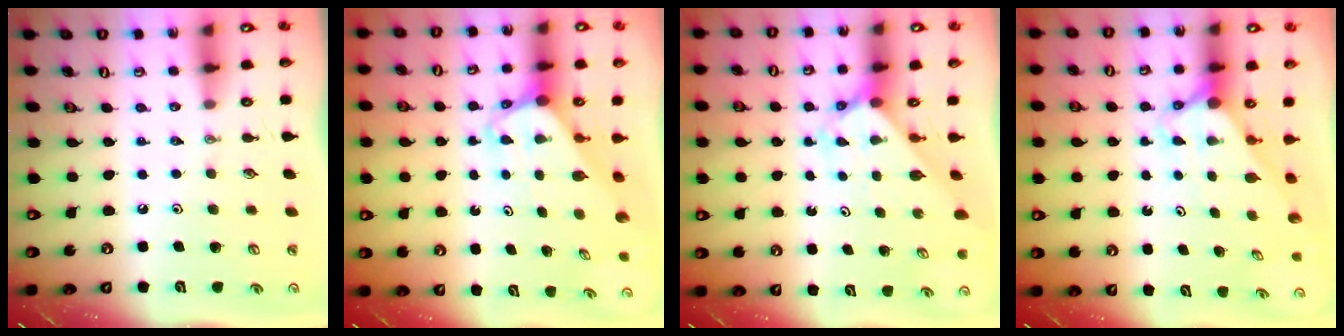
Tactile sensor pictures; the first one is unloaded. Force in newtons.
{"total": 2.5, "press": 2.5, "slide": 0.1}
{"total": 2.3, "press": 2.3, "slide": 0.2}
{"total": 2.7, "press": 2.7, "slide": 0.0}